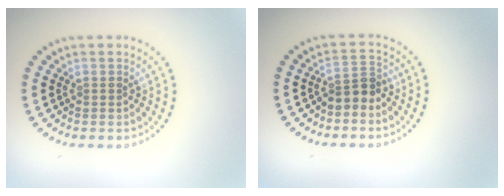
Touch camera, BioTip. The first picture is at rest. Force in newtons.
{"total": 2.3, "press": 1.8, "slide": 1.5}